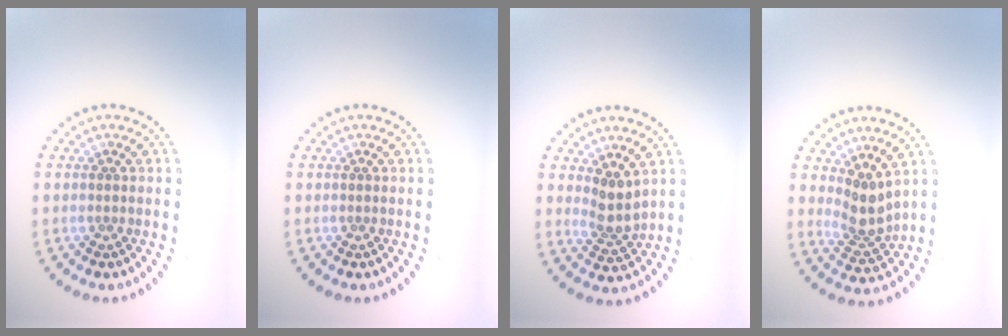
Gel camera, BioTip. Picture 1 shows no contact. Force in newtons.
{"total": 0.0}
{"total": 2.5, "press": 2.0, "slide": 1.5}
{"total": 2.8, "press": 2.1, "slide": 1.9}